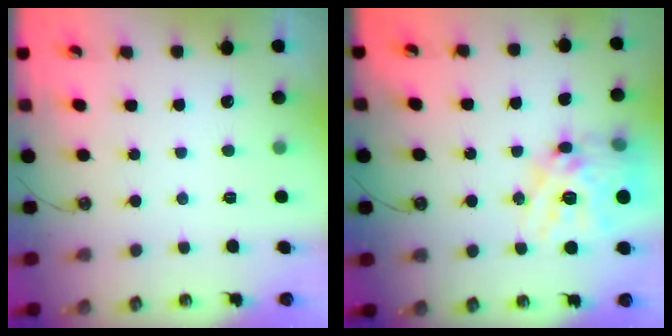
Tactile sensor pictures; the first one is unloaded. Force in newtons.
{"total": 17.8, "press": 17.7, "slide": 1.6}